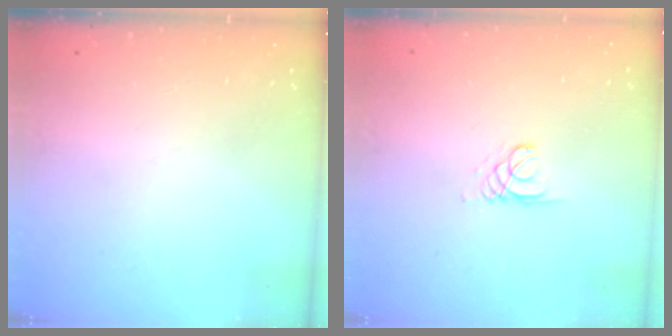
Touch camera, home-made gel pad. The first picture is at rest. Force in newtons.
{"total": 1.1, "press": 1.1, "slide": 0.1}